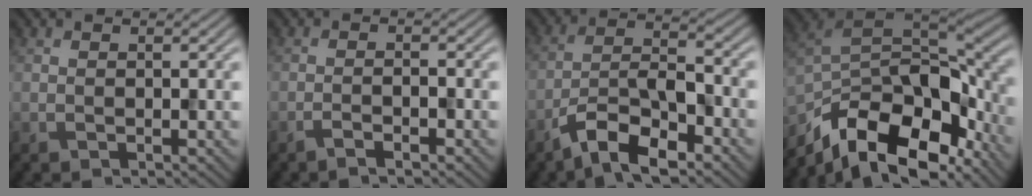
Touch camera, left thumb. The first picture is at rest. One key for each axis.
{"total": 1.7, "fx": -1.3, "fy": 0.1, "fz": 1.2, "tx": -0.022, "ty": 0.007, "tz": -0.026}
{"total": 8.4, "fx": -5.6, "fy": 2.6, "fz": 5.7, "tx": -0.100, "ty": 0.004, "tz": -0.115}
{"total": 15.2, "fx": -9.2, "fy": 7.1, "fz": 9.8, "tx": -0.209, "ty": -0.013, "tz": -0.161}